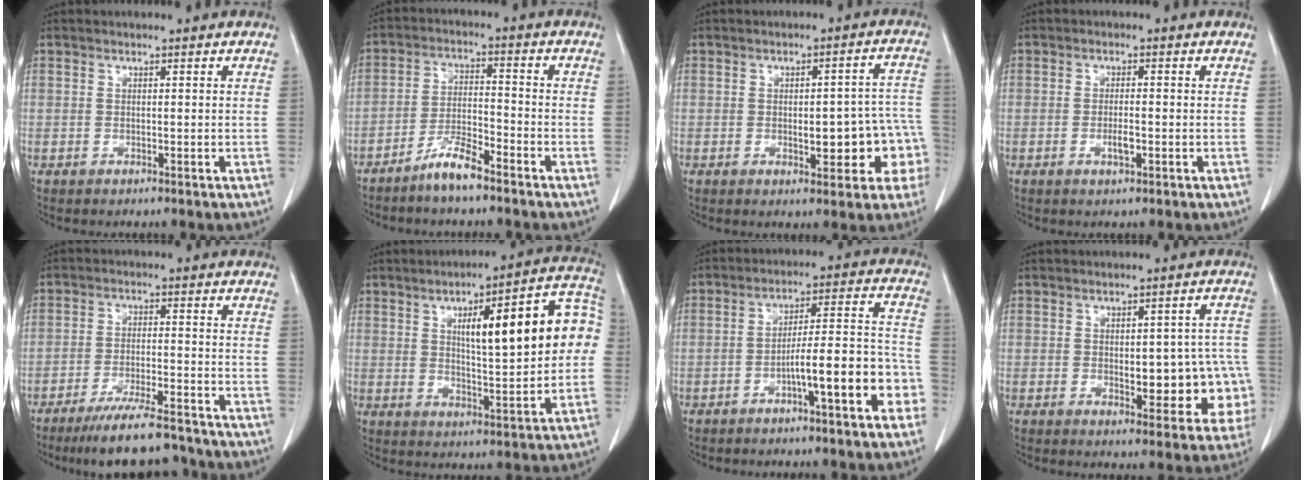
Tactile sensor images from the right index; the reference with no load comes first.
{"total": 6.1, "force": [-4.8, 0.8, 3.6], "torque": [-0.073, -0.003, -0.094]}
{"total": 9.9, "force": [-2.4, 3.7, 8.9], "torque": [-0.093, 0.032, -0.024]}
{"total": 2.4, "force": [-0.8, 0.5, 2.2], "torque": [-0.045, -0.001, -0.011]}
{"total": 11.7, "force": [-10.5, 1.4, 5.1], "torque": [-0.078, -0.003, -0.164]}
{"total": 17.4, "force": [3.0, 3.5, 16.8], "torque": [-0.228, 0.038, 0.045]}
{"total": 11.6, "force": [-4.9, 1.5, 10.4], "torque": [-0.144, 0.036, -0.069]}
{"total": 11.6, "force": [-2.0, 5.2, 10.1], "torque": [-0.107, 0.023, -0.013]}